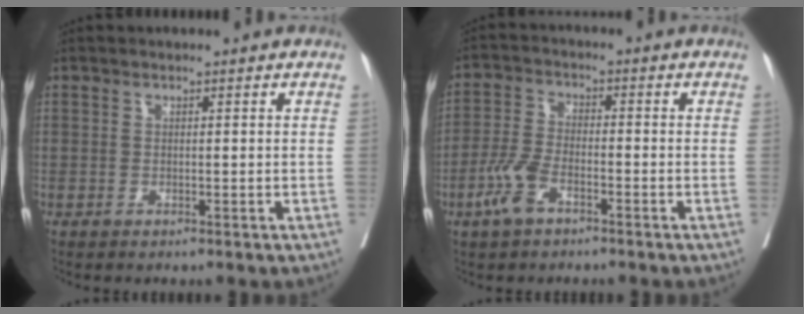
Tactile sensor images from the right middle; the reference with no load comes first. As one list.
[{"total": 5.7, "force": [-3.2, 2.2, 4.2], "torque": [-0.100, -0.003, -0.066]}]